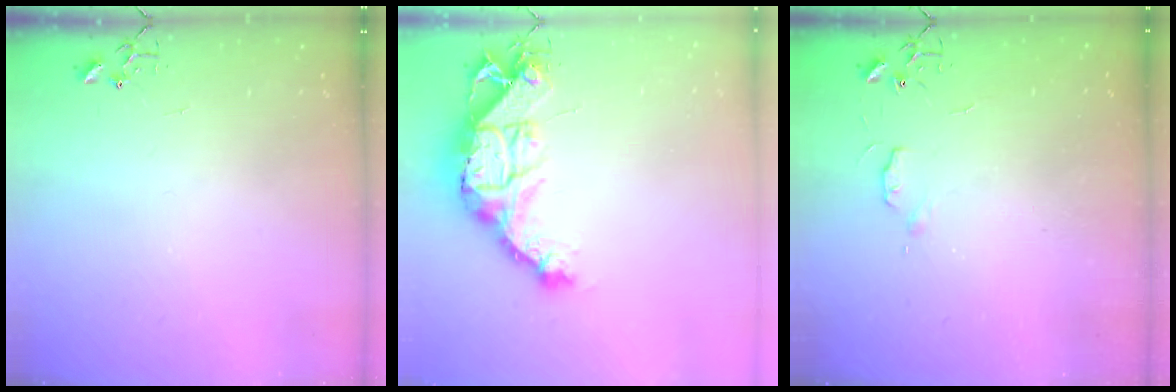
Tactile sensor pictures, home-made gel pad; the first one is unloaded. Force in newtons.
{"total": 18.1, "press": 18.0, "slide": 2.0}
{"total": 4.6, "press": 4.6, "slide": 0.7}